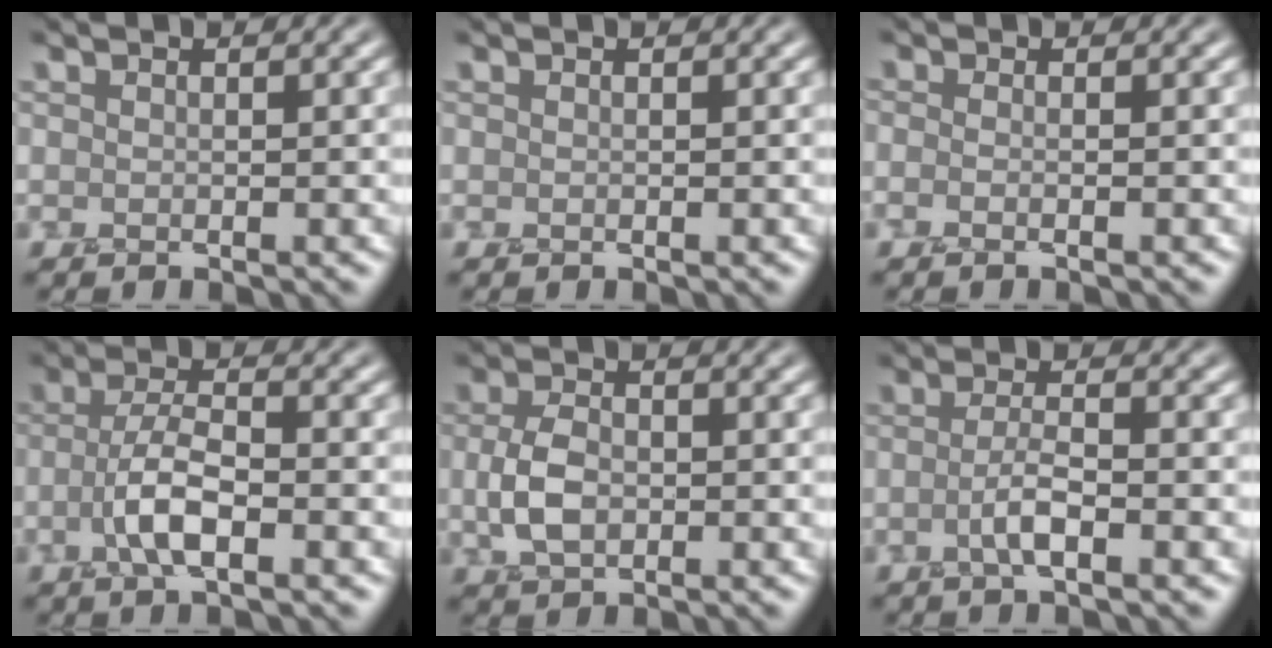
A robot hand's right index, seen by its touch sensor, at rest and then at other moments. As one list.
[{"total": 0.0}, {"total": 1.2, "force": [-0.6, 0.3, 1.0], "torque": [-0.021, -0.008, -0.016]}, {"total": 3.9, "force": [-1.2, 1.2, 3.5], "torque": [-0.073, 0.001, -0.029]}, {"total": 3.4, "force": [-0.3, 2.2, 2.6], "torque": [-0.059, -0.001, -0.006]}, {"total": 2.3, "force": [-0.7, 0.4, 2.1], "torque": [-0.041, 0.001, -0.018]}]